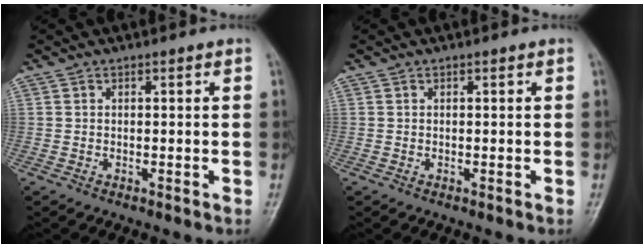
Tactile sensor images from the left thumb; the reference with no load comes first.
{"total": 0.0}